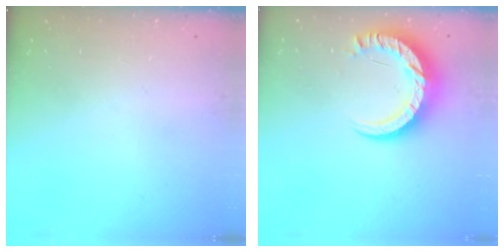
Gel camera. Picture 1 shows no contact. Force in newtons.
{"total": 11.9, "press": 11.8, "slide": 0.9}